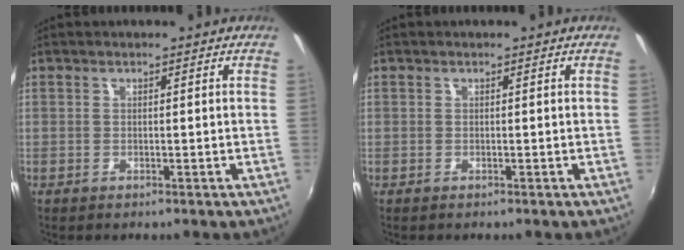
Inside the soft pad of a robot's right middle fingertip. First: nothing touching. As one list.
[{"total": 0.0}]